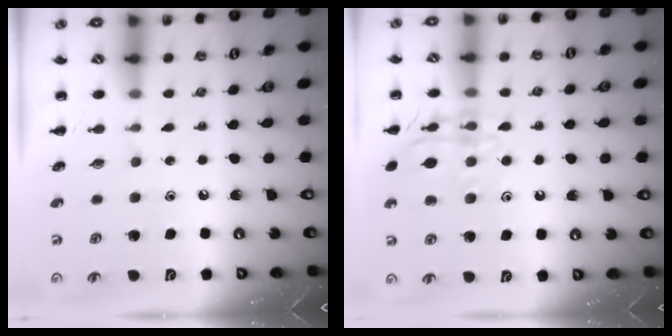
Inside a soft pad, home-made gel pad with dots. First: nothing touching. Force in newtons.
{"total": 14.2, "press": 14.1, "slide": 0.9}